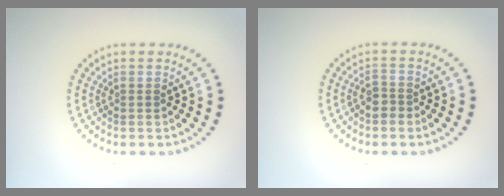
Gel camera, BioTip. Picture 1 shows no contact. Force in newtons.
{"total": 1.3, "press": 1.1, "slide": 0.7}